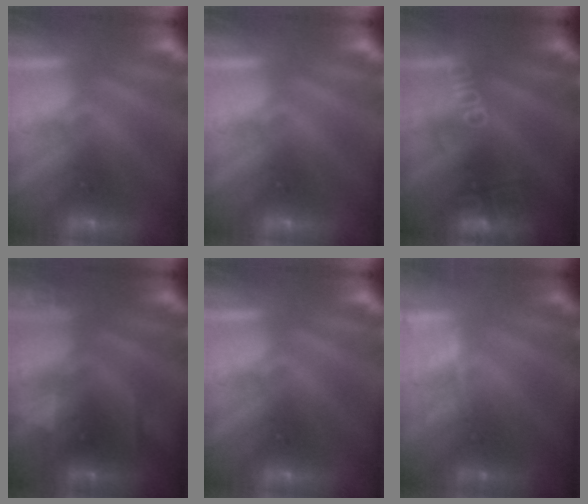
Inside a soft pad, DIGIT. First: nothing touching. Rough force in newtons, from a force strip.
{"total": 0.0}
{"total": 2.8}
{"total": 2.4}
{"total": 0.0}
{"total": 1.3}